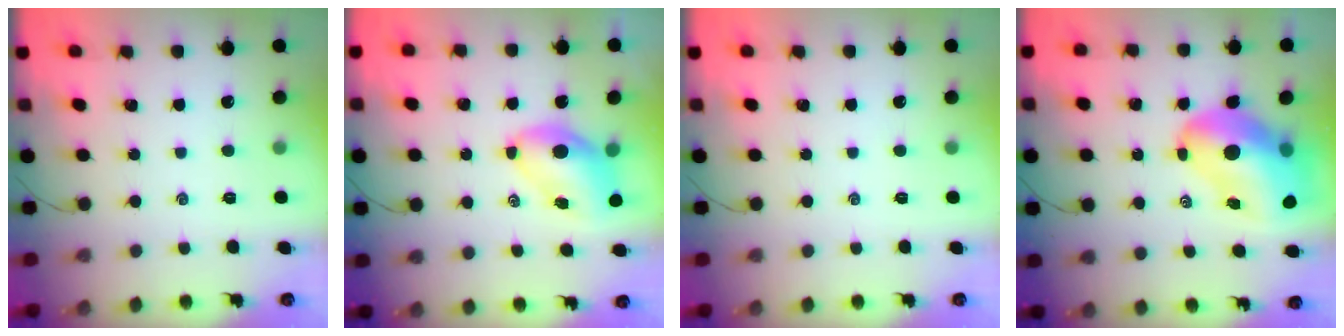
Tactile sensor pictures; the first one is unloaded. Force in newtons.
{"total": 7.4, "press": 7.4, "slide": 1.0}
{"total": 0.0}
{"total": 19.0, "press": 18.2, "slide": 5.6}